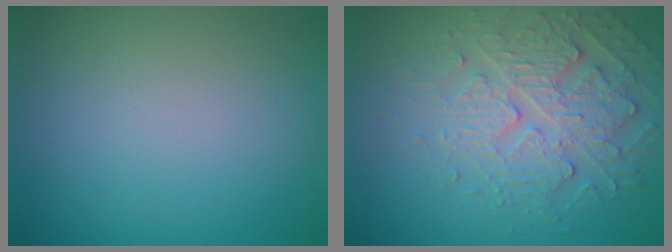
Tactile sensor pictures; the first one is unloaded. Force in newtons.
{"total": 4.8, "press": 4.1, "slide": 2.3}